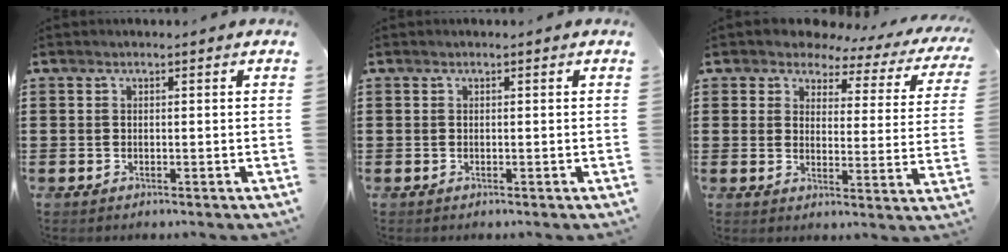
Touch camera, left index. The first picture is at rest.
{"total": 0.0}
{"total": 3.5, "force": [2.8, 1.8, 1.1], "torque": [-0.035, -0.014, 0.041]}